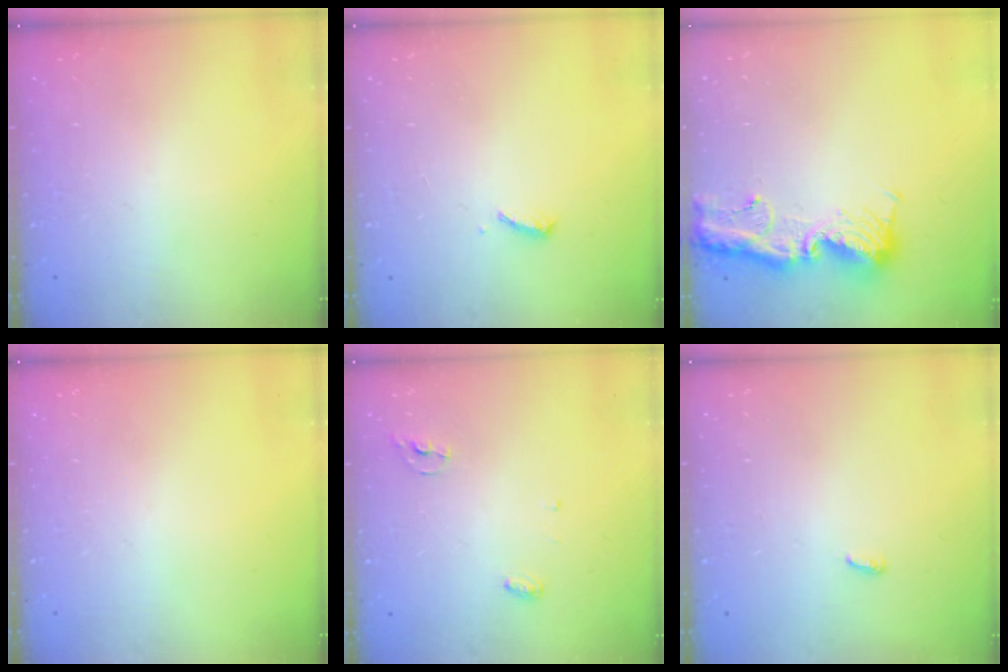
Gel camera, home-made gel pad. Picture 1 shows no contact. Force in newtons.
{"total": 7.1, "press": 7.0, "slide": 0.8}
{"total": 13.2, "press": 13.1, "slide": 1.3}
{"total": 0.0}
{"total": 3.8, "press": 3.8, "slide": 0.3}
{"total": 2.6, "press": 2.6, "slide": 0.2}